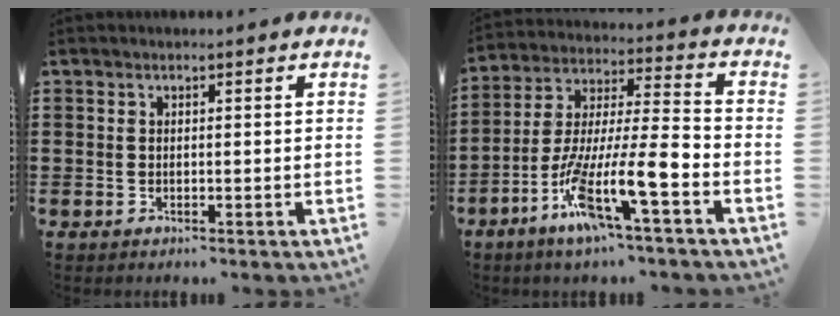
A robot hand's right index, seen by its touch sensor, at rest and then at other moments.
{"total": 14.0, "force": [-7.7, 2.0, 11.5], "torque": [-0.224, -0.009, -0.144]}